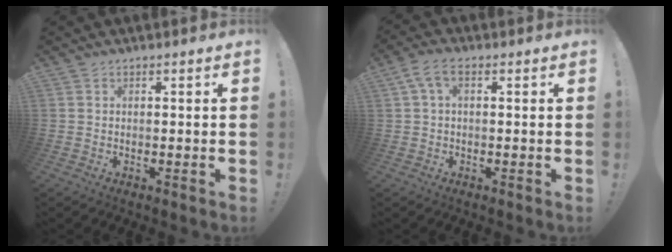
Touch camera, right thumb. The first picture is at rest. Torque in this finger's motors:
{"motor_torque": [-0.49, 0.23, 0.34, -0.22, 0.21]}